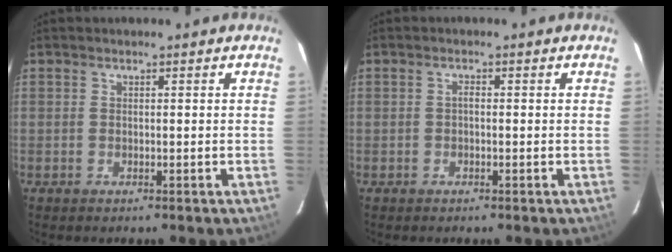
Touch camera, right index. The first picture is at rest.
{"total": 0.7, "force": [-0.2, 0.3, 0.6], "torque": [-0.011, 0.006, -0.005]}